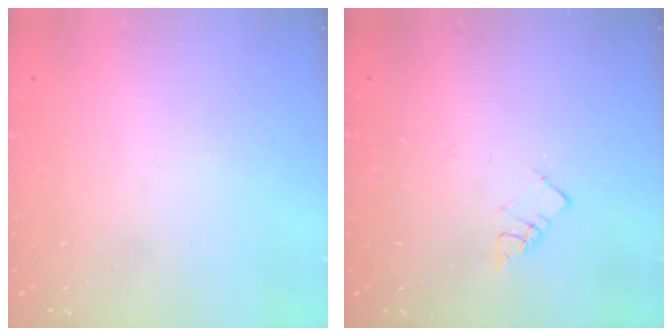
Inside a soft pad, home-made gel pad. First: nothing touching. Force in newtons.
{"total": 3.6, "press": 3.5, "slide": 0.4}